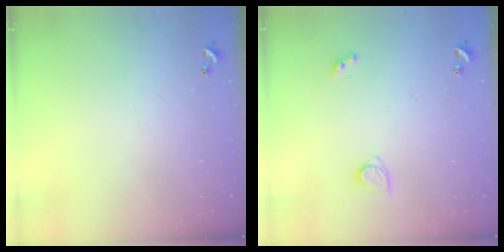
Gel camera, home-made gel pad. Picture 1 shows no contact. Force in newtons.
{"total": 2.6, "press": 2.6, "slide": 0.3}